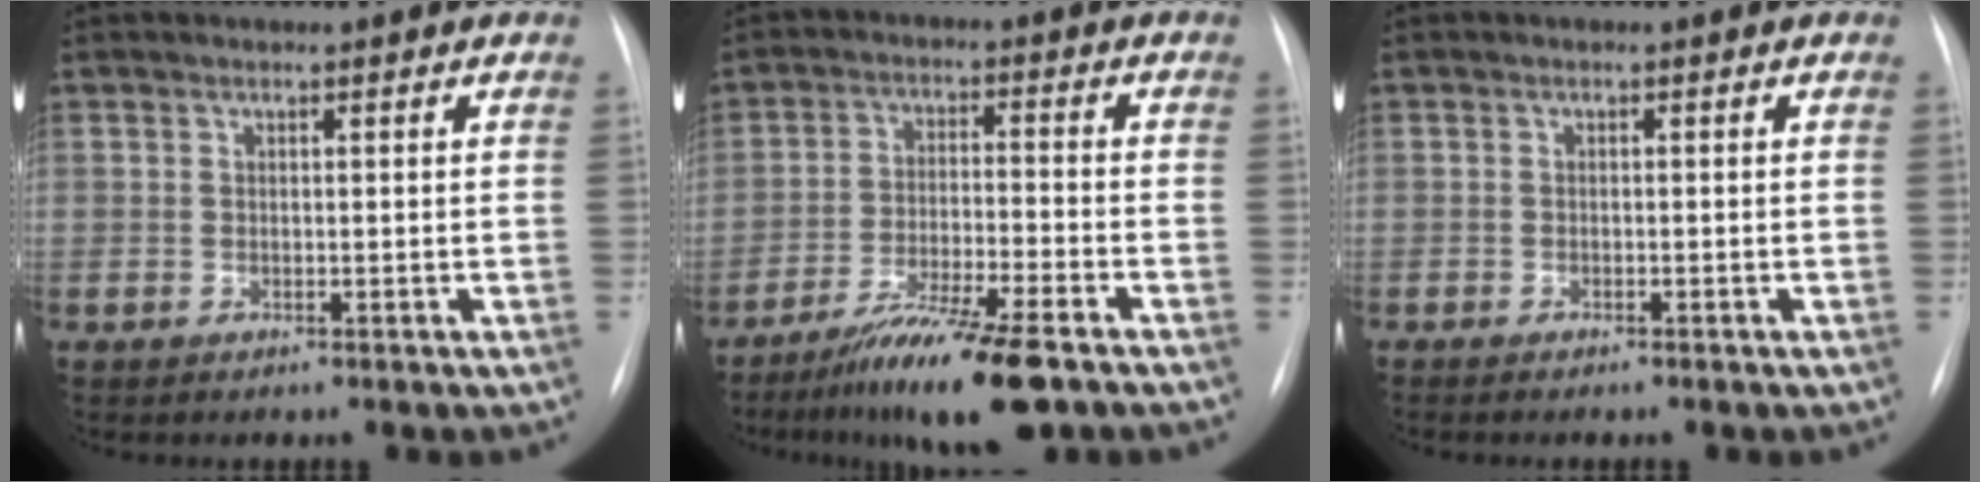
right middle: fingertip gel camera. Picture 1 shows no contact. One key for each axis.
{"total": 11.1, "fx": -7.8, "fy": 0.5, "fz": 7.8, "tx": -0.139, "ty": -0.032, "tz": -0.136}
{"total": 2.0, "fx": -1.7, "fy": 0.4, "fz": 1.0, "tx": -0.018, "ty": -0.005, "tz": -0.017}